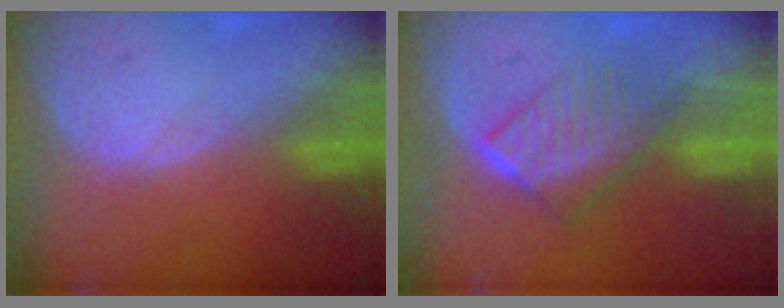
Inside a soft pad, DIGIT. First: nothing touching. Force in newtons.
{"total": 6.6, "press": 5.9, "slide": 2.9}